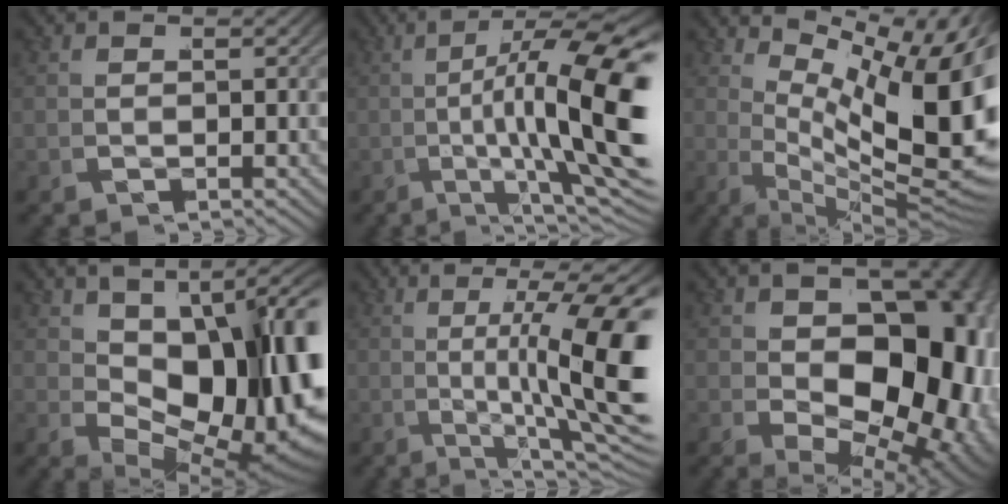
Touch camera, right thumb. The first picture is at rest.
{"total": 12.8, "force": [-0.1, 4.2, 12.1], "torque": [-0.170, 0.001, 0.000]}
{"total": 16.5, "force": [0.8, 9.1, 13.8], "torque": [-0.209, -0.047, 0.044]}
{"total": 17.0, "force": [-0.4, 9.3, 14.3], "torque": [-0.213, -0.034, 0.029]}
{"total": 10.5, "force": [0.7, 3.3, 10.0], "torque": [-0.144, 0.005, 0.001]}
{"total": 19.4, "force": [-1.2, 12.5, 14.8], "torque": [-0.239, -0.077, 0.022]}